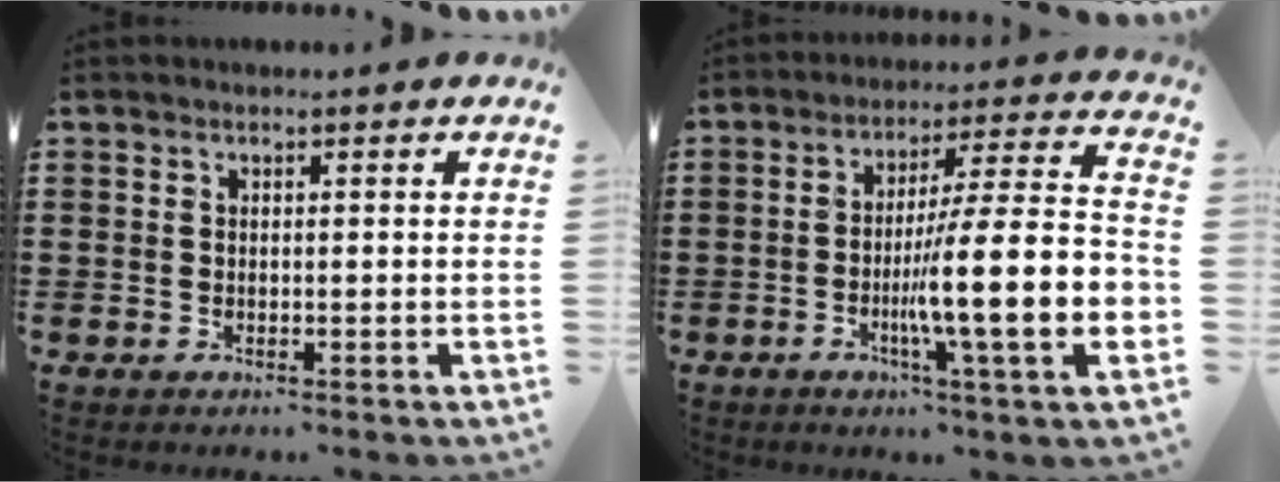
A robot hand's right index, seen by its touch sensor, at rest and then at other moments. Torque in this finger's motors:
{"motor_torque": [2.14, 0.00, 0.58, 0.21]}